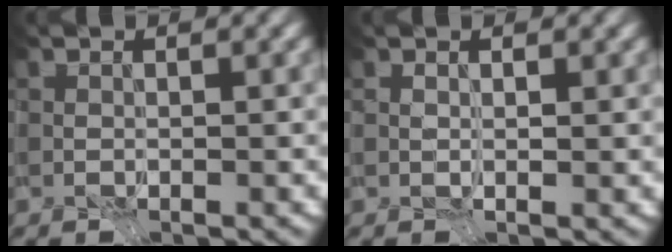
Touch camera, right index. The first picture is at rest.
{"total": 1.3, "force": [0.9, 0.6, 0.8], "torque": [-0.020, 0.003, 0.015]}